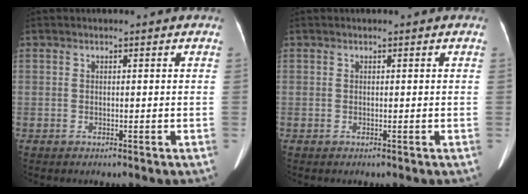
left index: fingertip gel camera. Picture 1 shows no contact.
{"total": 0.0}